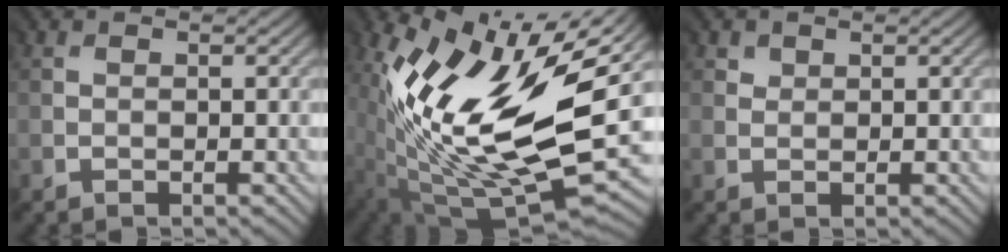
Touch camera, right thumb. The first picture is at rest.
{"total": 19.7, "force": [2.4, 8.7, 17.5], "torque": [-0.310, -0.027, 0.045]}
{"total": 1.0, "force": [0.7, 0.5, -0.6], "torque": [0.015, -0.001, 0.014]}